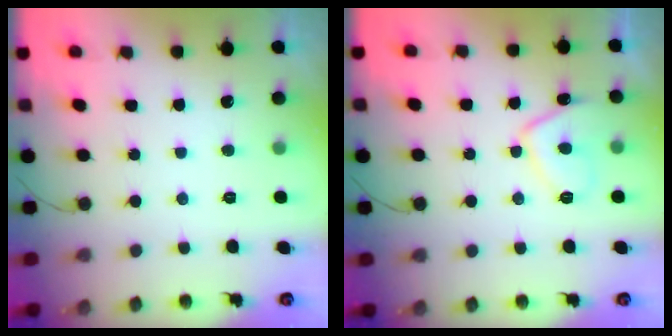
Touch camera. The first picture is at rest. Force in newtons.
{"total": 7.9, "press": 7.7, "slide": 1.5}